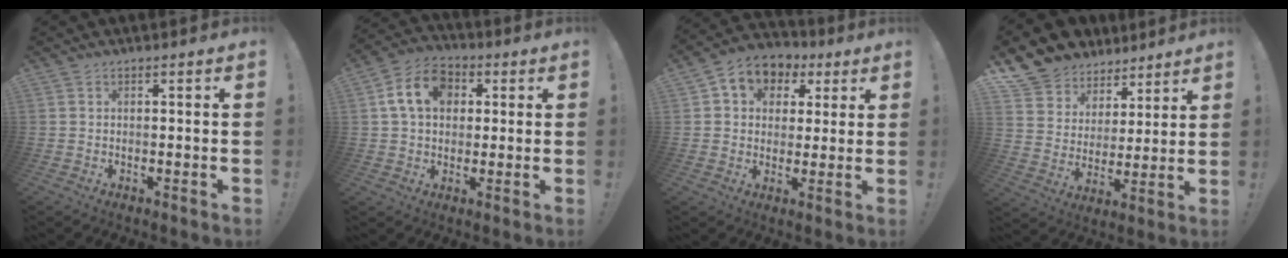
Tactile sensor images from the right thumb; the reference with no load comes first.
{"total": 13.0, "force": [3.5, 9.8, 7.9], "torque": [-0.127, 0.006, 0.068]}
{"total": 8.0, "force": [2.6, 7.0, 3.1], "torque": [-0.047, -0.007, 0.055]}
{"total": 10.5, "force": [7.5, 7.2, 1.5], "torque": [-0.034, -0.065, 0.148]}